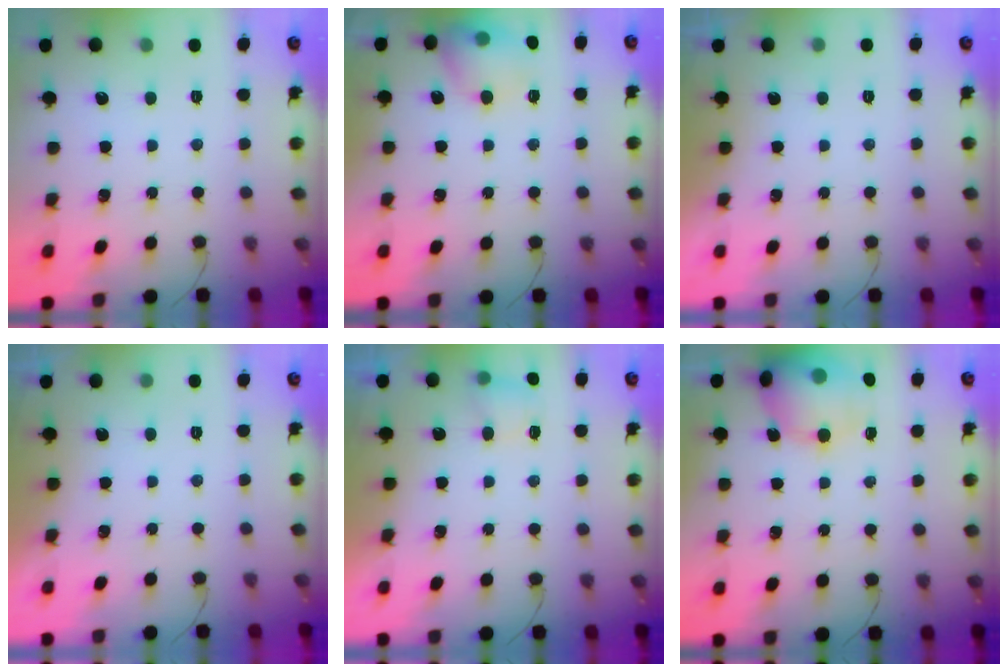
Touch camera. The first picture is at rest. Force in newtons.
{"total": 12.8, "press": 12.7, "slide": 1.5}
{"total": 0.0}
{"total": 0.0}
{"total": 4.4, "press": 4.3, "slide": 1.0}
{"total": 15.0, "press": 14.7, "slide": 2.8}